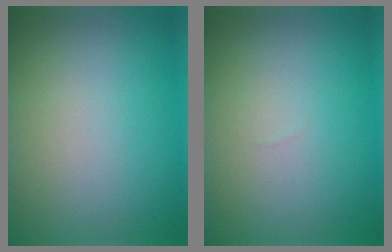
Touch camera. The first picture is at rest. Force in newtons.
{"total": 0.0}